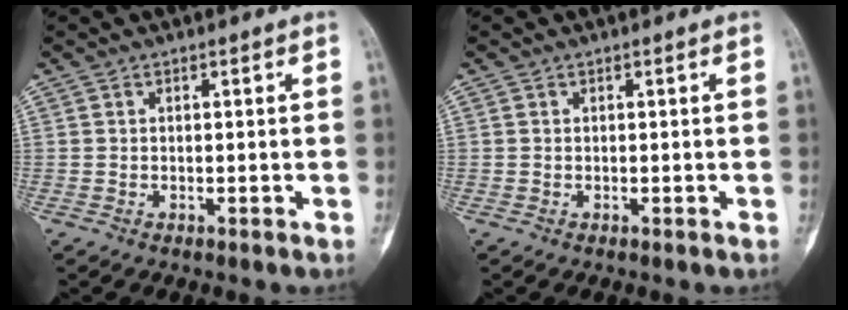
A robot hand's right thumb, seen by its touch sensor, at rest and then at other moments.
{"total": 0.0}